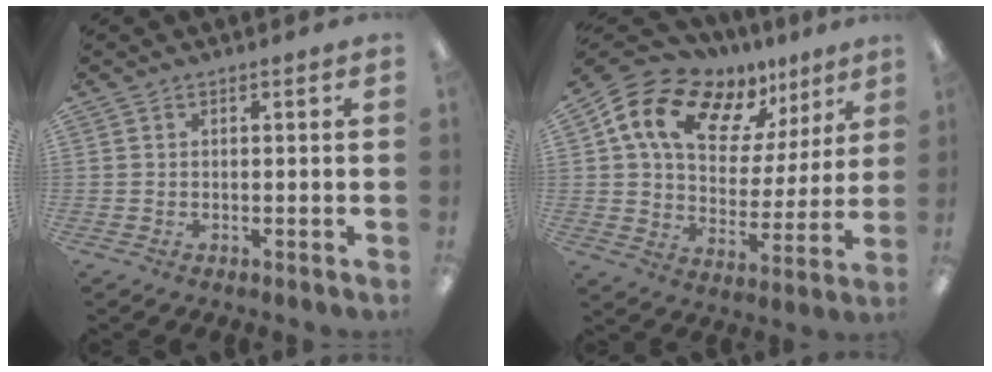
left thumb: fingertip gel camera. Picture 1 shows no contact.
{"total": 15.2, "force": [10.5, 8.8, 6.8], "torque": [-0.136, -0.063, 0.191]}